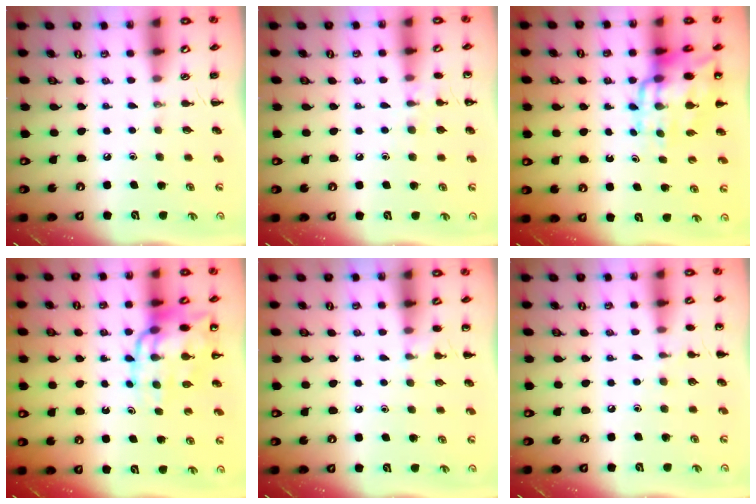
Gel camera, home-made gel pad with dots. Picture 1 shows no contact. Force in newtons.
{"total": 6.2, "press": 5.9, "slide": 1.9}
{"total": 14.7, "press": 14.2, "slide": 3.8}
{"total": 14.7, "press": 14.3, "slide": 3.5}
{"total": 4.2, "press": 4.0, "slide": 1.3}
{"total": 4.3, "press": 4.1, "slide": 1.4}